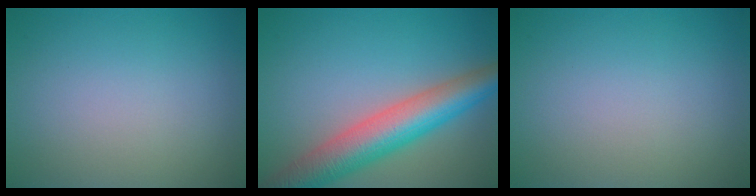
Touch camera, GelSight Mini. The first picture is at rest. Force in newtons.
{"total": 7.9, "press": 7.9, "slide": 0.4}
{"total": 0.0}